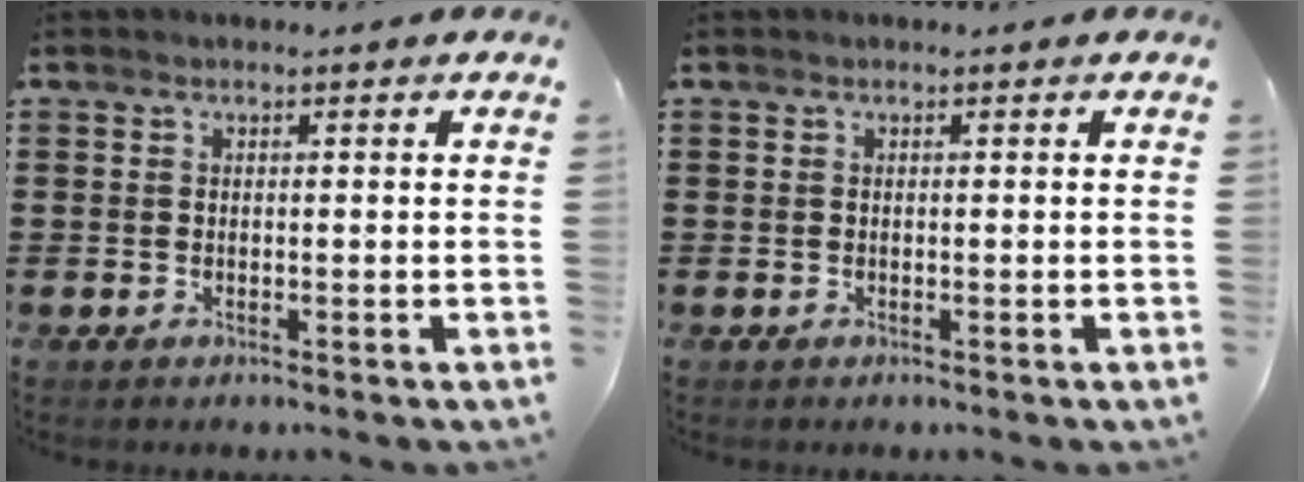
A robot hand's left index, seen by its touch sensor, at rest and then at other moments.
{"total": 0.0}